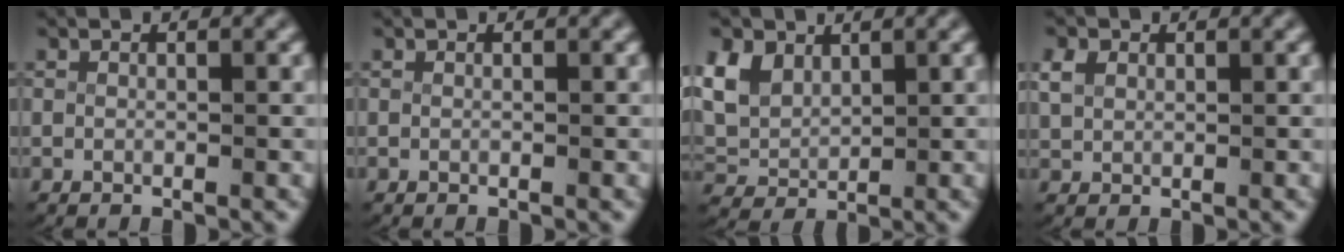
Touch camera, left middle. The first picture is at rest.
{"total": 0.0}
{"total": 5.0, "force": [1.7, 3.9, 2.6], "torque": [-0.089, -0.013, 0.043]}
{"total": 1.6, "force": [0.8, 1.2, 0.8], "torque": [-0.027, -0.004, 0.026]}